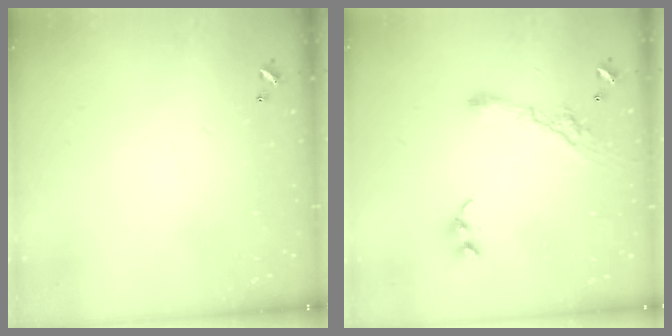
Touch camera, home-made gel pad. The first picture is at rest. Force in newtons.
{"total": 7.6, "press": 7.5, "slide": 1.1}